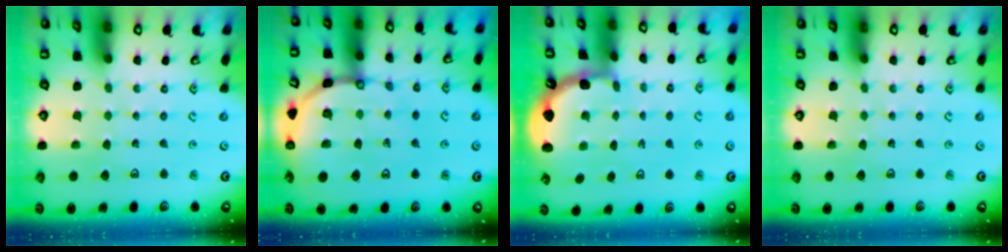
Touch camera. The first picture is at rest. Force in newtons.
{"total": 11.4, "press": 11.3, "slide": 1.5}
{"total": 1.9, "press": 1.9, "slide": 0.2}
{"total": 0.0}